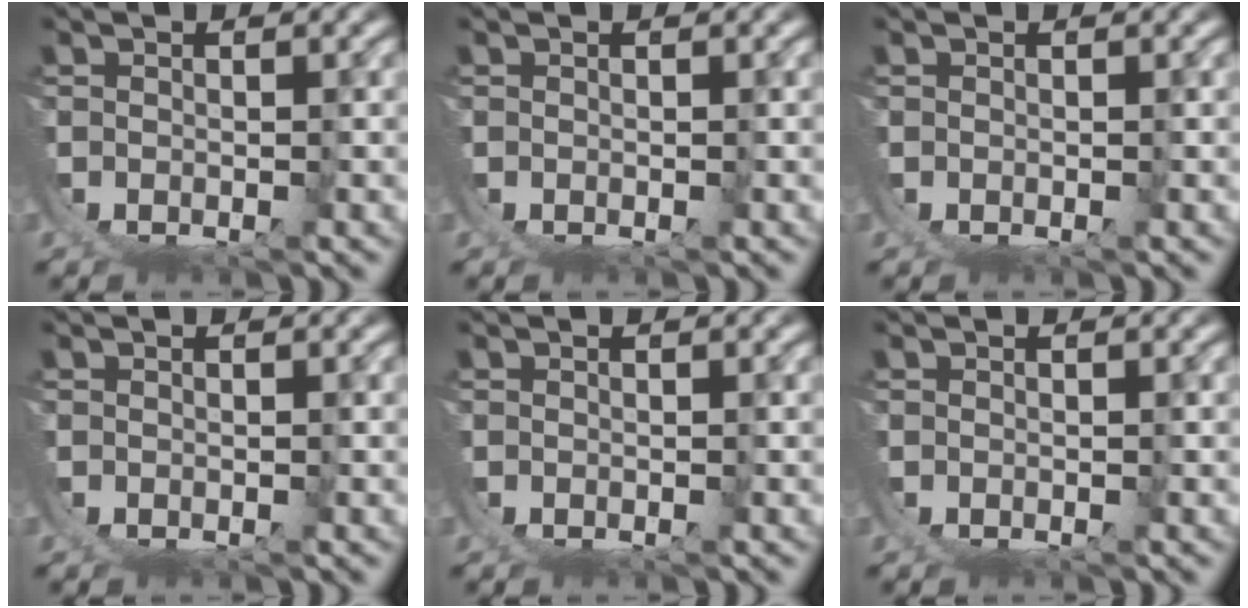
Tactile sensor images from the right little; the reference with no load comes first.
{"total": 0.0}
{"total": 0.0}
{"total": 0.0}
{"total": 0.0}
{"total": 0.0}